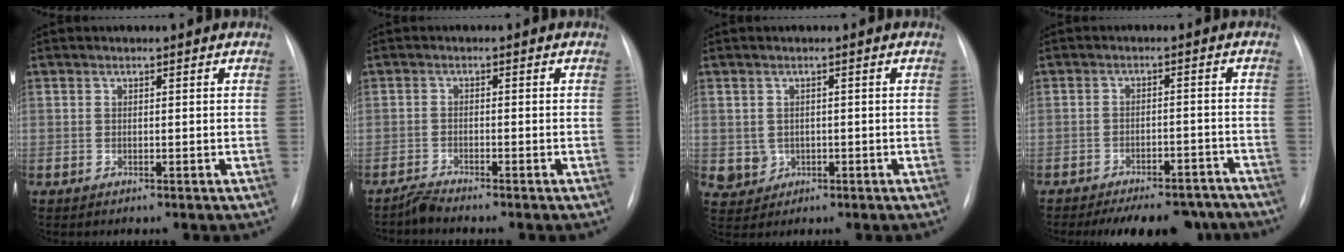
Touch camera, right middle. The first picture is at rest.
{"total": 1.9, "force": [-1.8, -0.4, 0.0], "torque": [-0.005, -0.010, -0.038]}
{"total": 3.3, "force": [-0.4, 3.2, 0.8], "torque": [-0.010, 0.003, 0.005]}
{"total": 14.6, "force": [-12.5, 5.5, 5.1], "torque": [-0.074, 0.014, -0.153]}